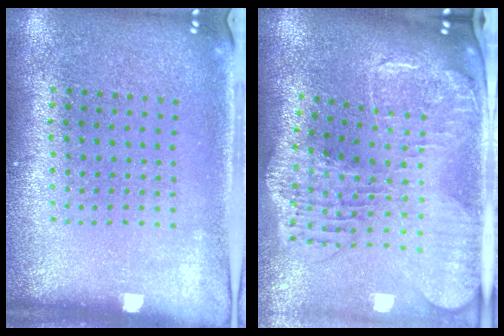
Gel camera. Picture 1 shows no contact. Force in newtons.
{"total": 2.9, "press": 2.5, "slide": 1.5}